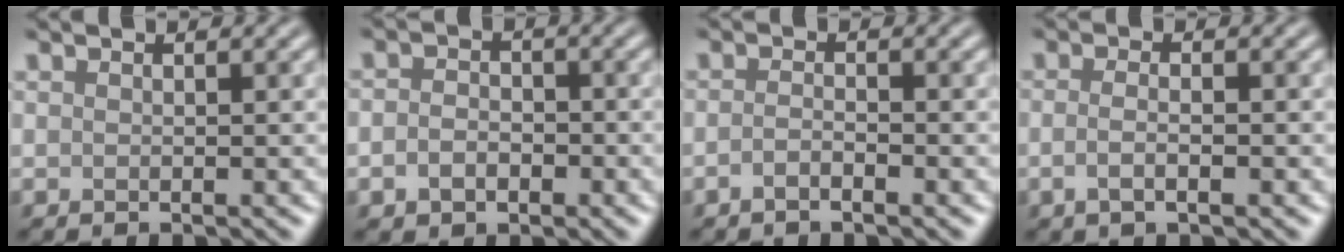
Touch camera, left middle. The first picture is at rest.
{"total": 2.4, "force": [-0.9, 1.8, 1.3], "torque": [-0.024, -0.001, -0.020]}
{"total": 1.2, "force": [-0.8, 0.3, 0.9], "torque": [-0.019, 0.000, -0.017]}
{"total": 2.3, "force": [-0.6, 0.9, 2.0], "torque": [-0.027, -0.004, -0.015]}